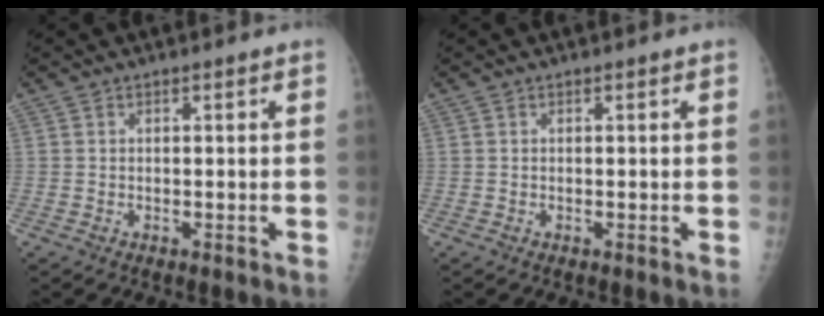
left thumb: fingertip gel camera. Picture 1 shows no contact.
{"total": 0.0}